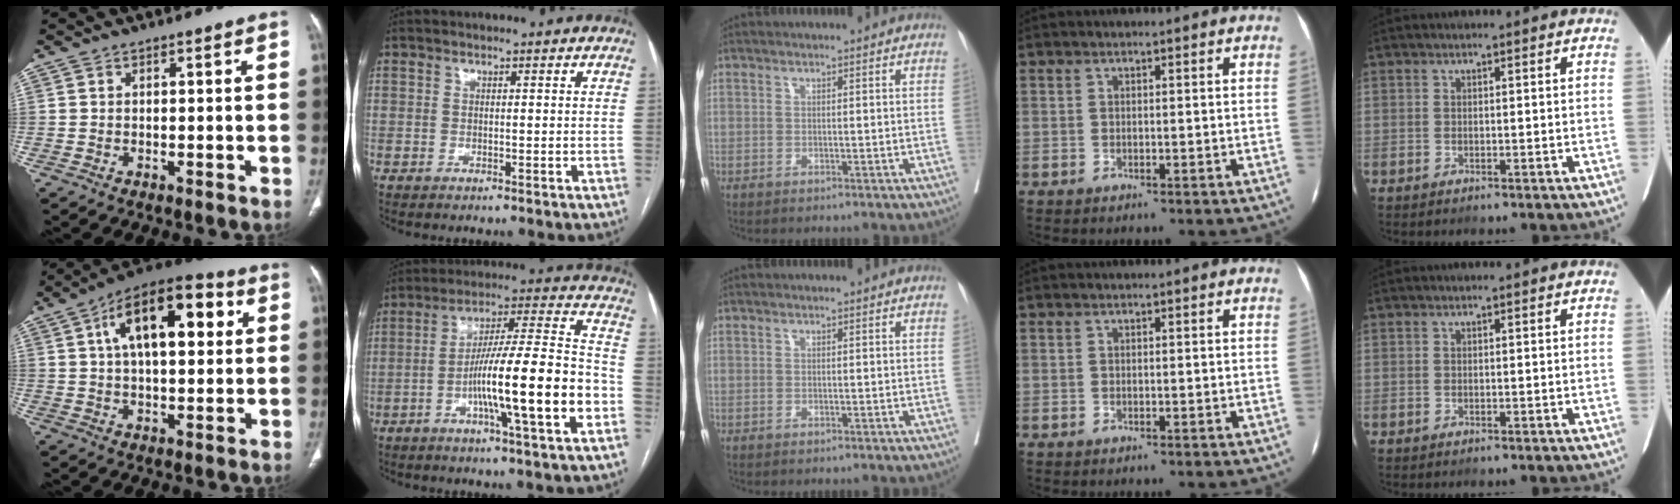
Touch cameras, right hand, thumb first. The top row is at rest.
{"thumb": {"total": 18.1, "force": [5.1, 8.6, 15.0], "torque": [-0.212, 0.020, 0.072]}, "index": {"total": 17.6, "force": [-5.3, 0.5, 16.7], "torque": [-0.273, 0.005, -0.087]}}